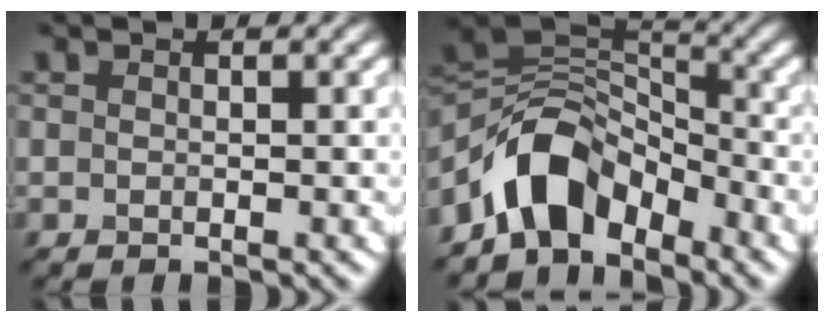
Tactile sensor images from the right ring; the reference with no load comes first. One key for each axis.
{"total": 6.7, "fx": -4.5, "fy": 3.7, "fz": 3.3, "tx": -0.039, "ty": 0.004, "tz": -0.094}